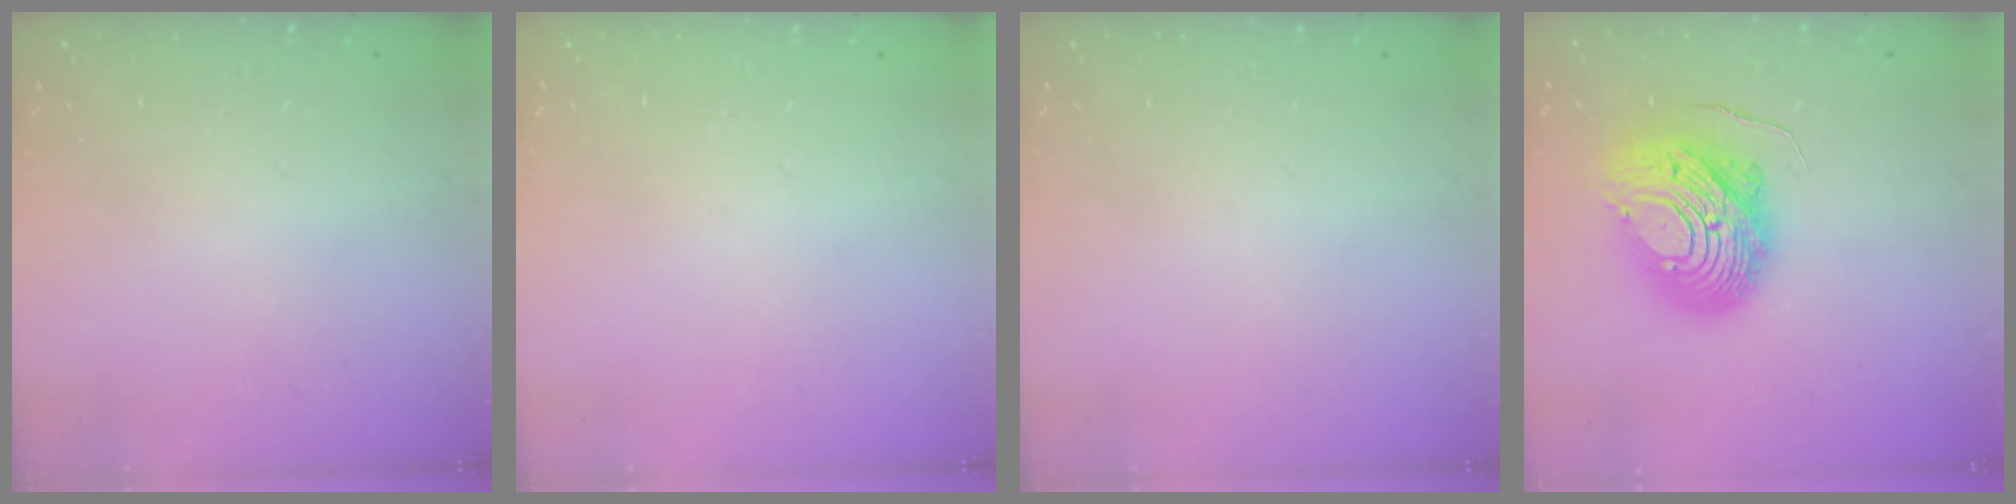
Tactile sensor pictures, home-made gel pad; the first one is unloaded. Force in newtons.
{"total": 0.0}
{"total": 0.0}
{"total": 14.3, "press": 14.3, "slide": 1.4}